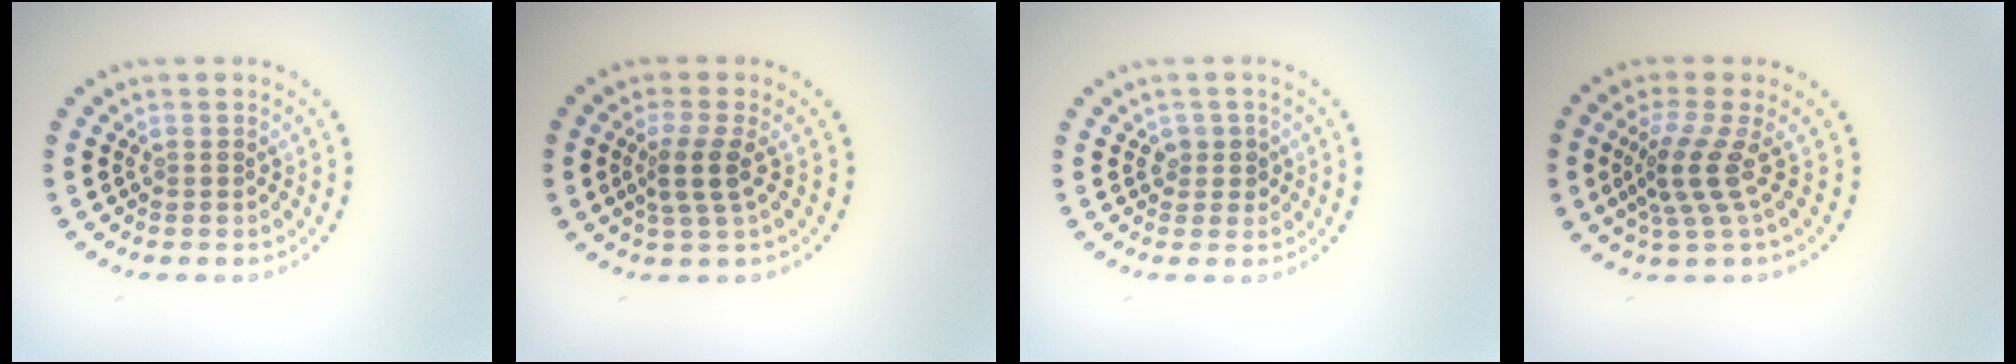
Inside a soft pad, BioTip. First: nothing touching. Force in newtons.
{"total": 2.5, "press": 2.0, "slide": 1.5}
{"total": 1.5, "press": 1.2, "slide": 0.8}
{"total": 3.4, "press": 2.4, "slide": 2.5}